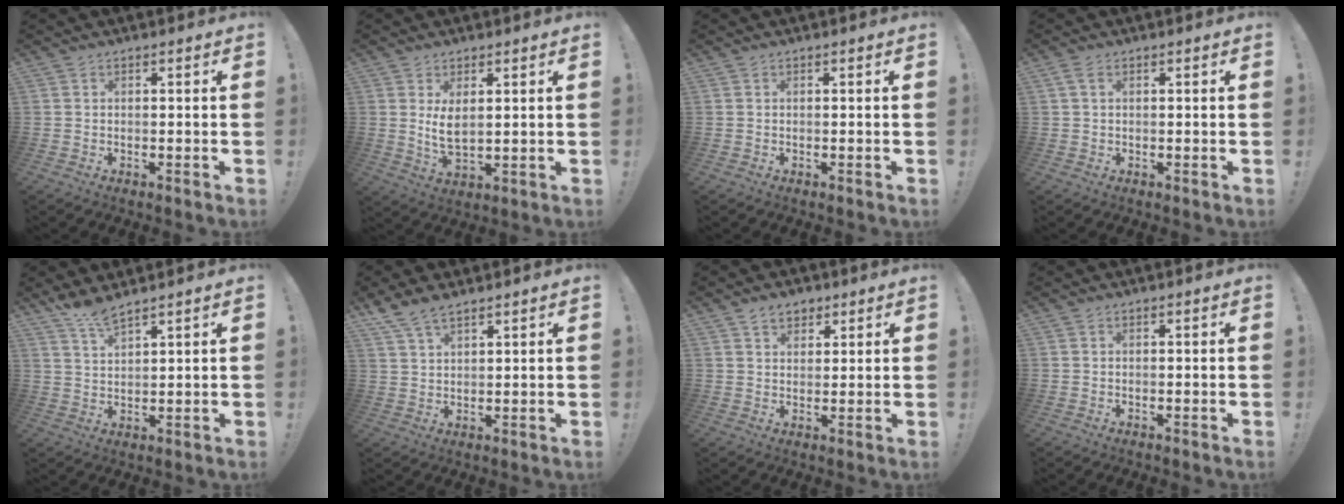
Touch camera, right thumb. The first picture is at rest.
{"total": 5.8, "force": [1.9, 2.7, 4.8], "torque": [-0.077, -0.019, 0.030]}
{"total": 0.0}
{"total": 2.2, "force": [0.8, 1.4, 1.6], "torque": [-0.028, 0.004, 0.014]}
{"total": 5.5, "force": [4.8, 0.7, 2.7], "torque": [-0.049, -0.031, 0.084]}
{"total": 6.2, "force": [5.0, 2.2, 3.0], "torque": [-0.066, -0.020, 0.098]}
{"total": 5.0, "force": [3.2, 3.4, 1.8], "torque": [-0.023, -0.009, 0.058]}
{"total": 0.0}